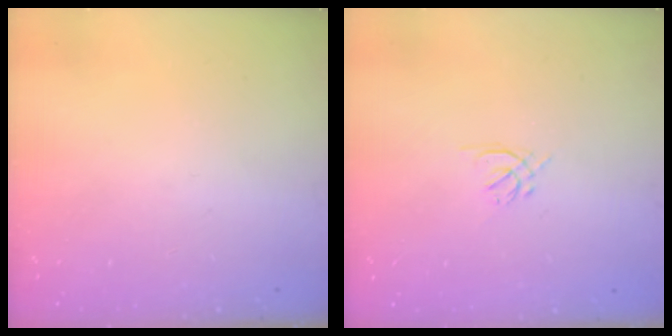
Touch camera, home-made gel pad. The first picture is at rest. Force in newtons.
{"total": 1.3, "press": 1.2, "slide": 0.5}